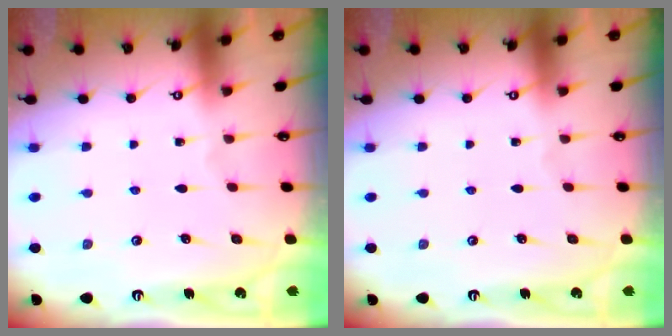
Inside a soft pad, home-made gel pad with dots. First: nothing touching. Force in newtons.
{"total": 0.0}